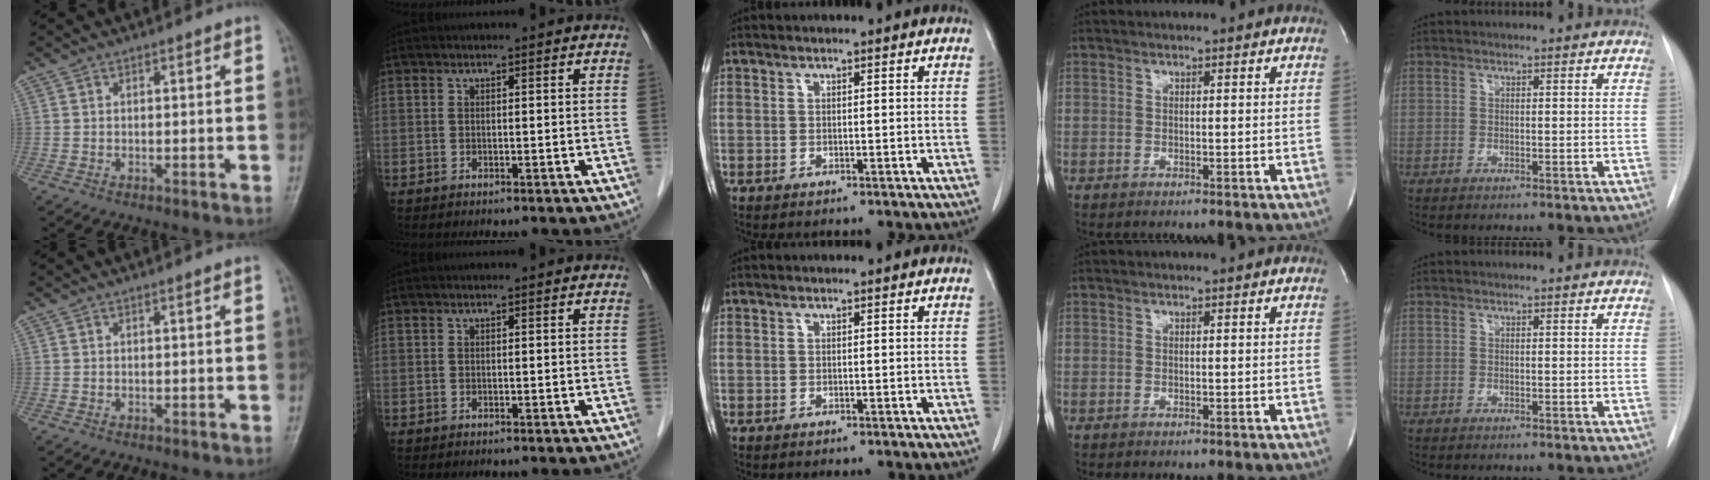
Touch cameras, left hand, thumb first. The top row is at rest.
{}